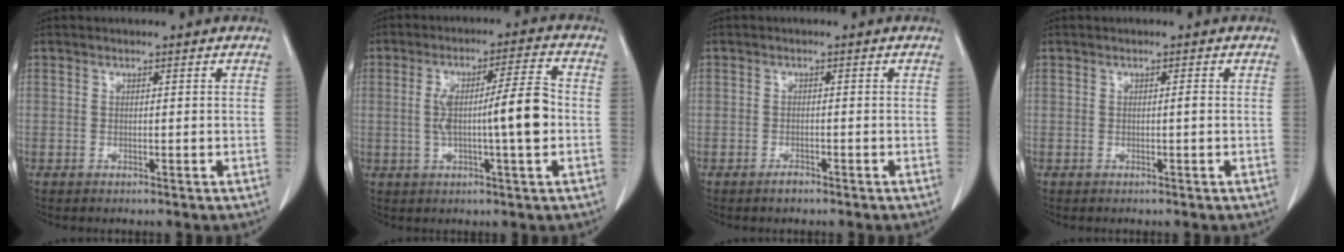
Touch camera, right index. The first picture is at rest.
{"total": 9.7, "force": [-0.8, 0.4, 9.7], "torque": [-0.163, 0.014, -0.015]}
{"total": 1.2, "force": [-1.0, 0.4, 0.5], "torque": [-0.008, 0.001, -0.014]}
{"total": 0.6, "force": [-0.1, 0.0, 0.6], "torque": [-0.008, 0.001, -0.002]}